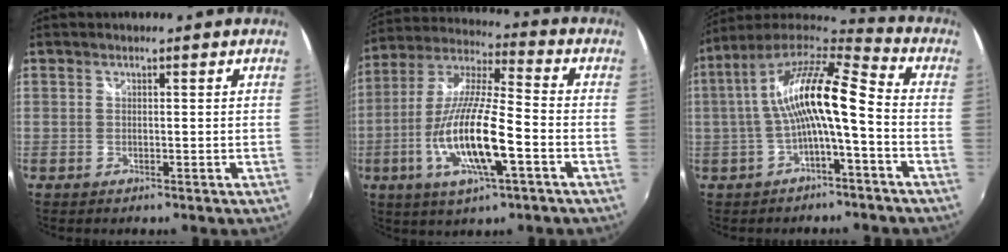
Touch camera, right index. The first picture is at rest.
{"total": 17.1, "force": [-5.7, 3.3, 15.8], "torque": [-0.315, -0.017, -0.110]}
{"total": 14.6, "force": [-1.0, 2.9, 14.3], "torque": [-0.267, 0.018, -0.020]}